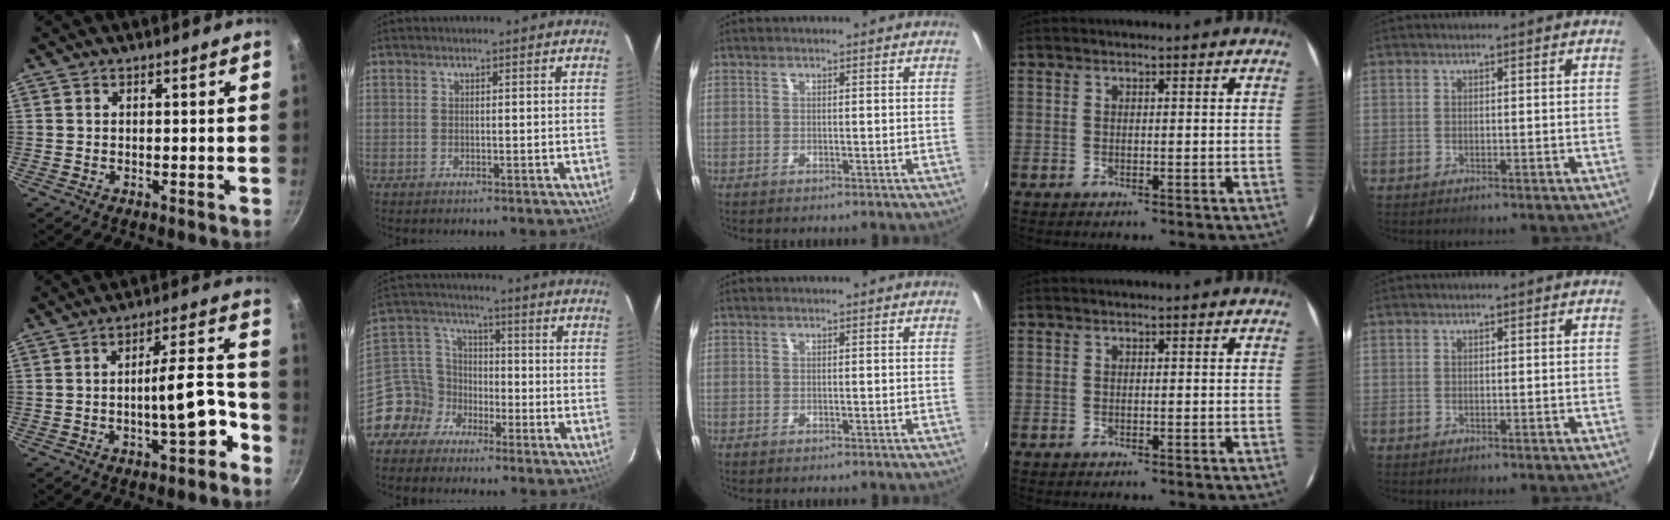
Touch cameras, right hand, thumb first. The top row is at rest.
{"thumb": {"total": 10.6, "force": [-5.4, 4.1, 8.1], "torque": [-0.057, 0.075, -0.066]}, "index": {"total": 8.2, "force": [-5.6, 6.0, 0.3], "torque": [-0.020, 0.036, -0.117]}}